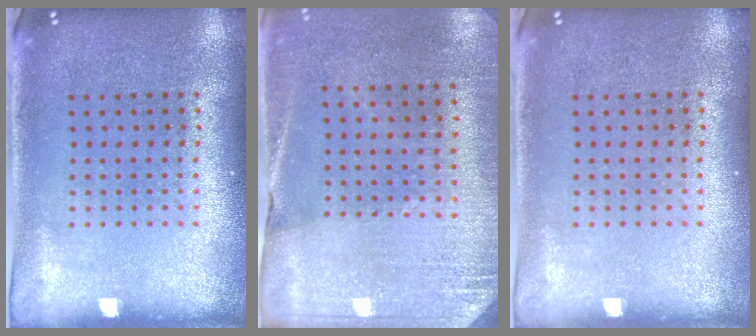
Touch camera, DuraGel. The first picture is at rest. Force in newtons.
{"total": 2.7, "press": 2.6, "slide": 0.9}
{"total": 0.0}